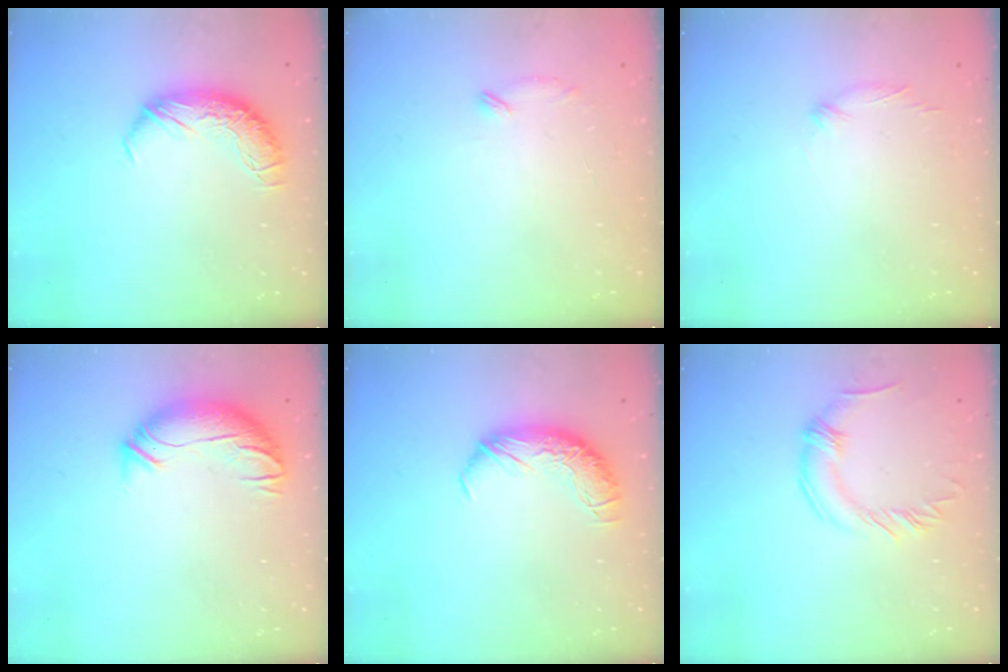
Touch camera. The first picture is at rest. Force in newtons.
{"total": 6.9, "press": 6.8, "slide": 0.8}
{"total": 7.5, "press": 7.4, "slide": 0.7}
{"total": 3.5, "press": 2.3, "slide": 2.6}
{"total": 0.0}
{"total": 0.0}